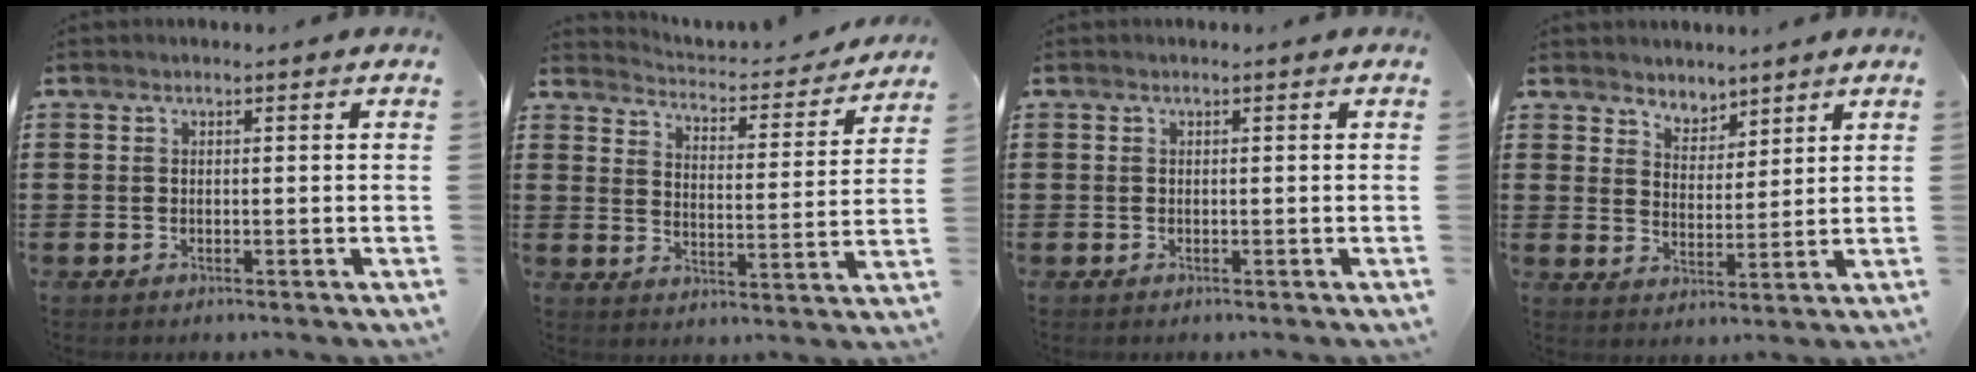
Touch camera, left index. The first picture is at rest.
{"total": 3.2, "force": [3.2, 0.1, 0.3], "torque": [-0.029, -0.031, 0.046]}
{"total": 0.0}
{"total": 3.9, "force": [3.5, 1.6, -0.4], "torque": [-0.010, -0.006, 0.065]}